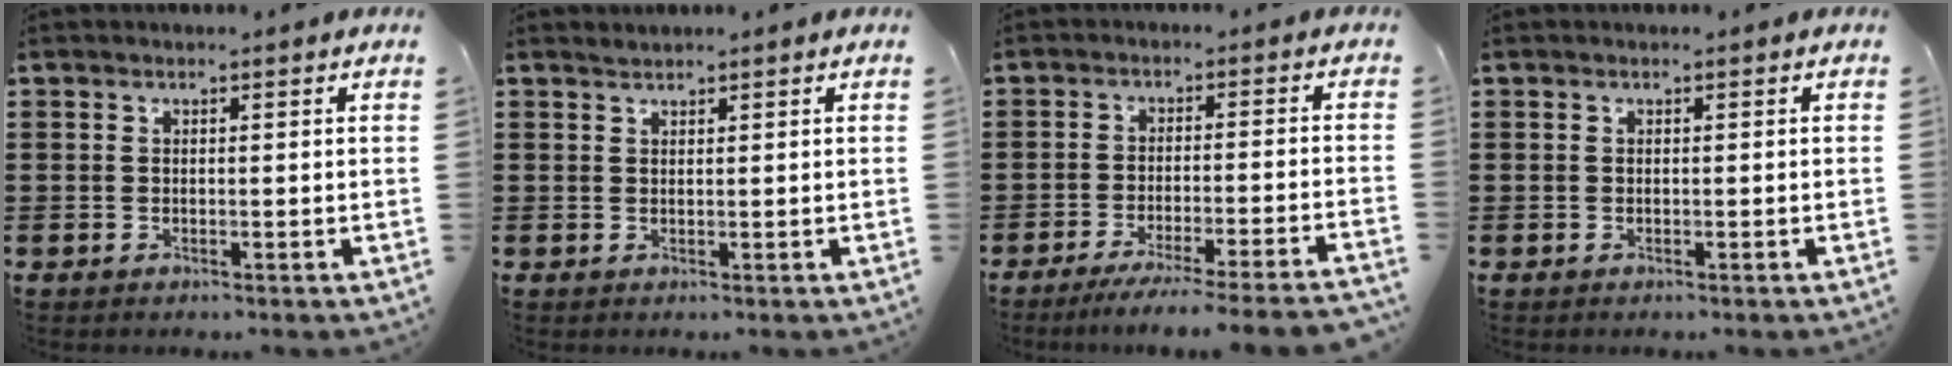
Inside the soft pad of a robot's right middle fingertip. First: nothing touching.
{"total": 0.7, "force": [0.7, 0.1, -0.1], "torque": [-0.001, 0.000, 0.015]}
{"total": 4.7, "force": [-4.2, -0.6, 2.1], "torque": [-0.033, -0.014, -0.080]}
{"total": 0.0}